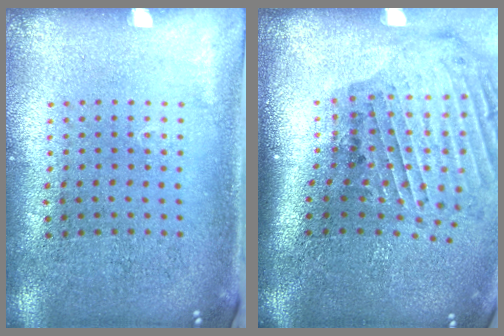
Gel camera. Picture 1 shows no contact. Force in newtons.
{"total": 2.4, "press": 1.9, "slide": 1.4}